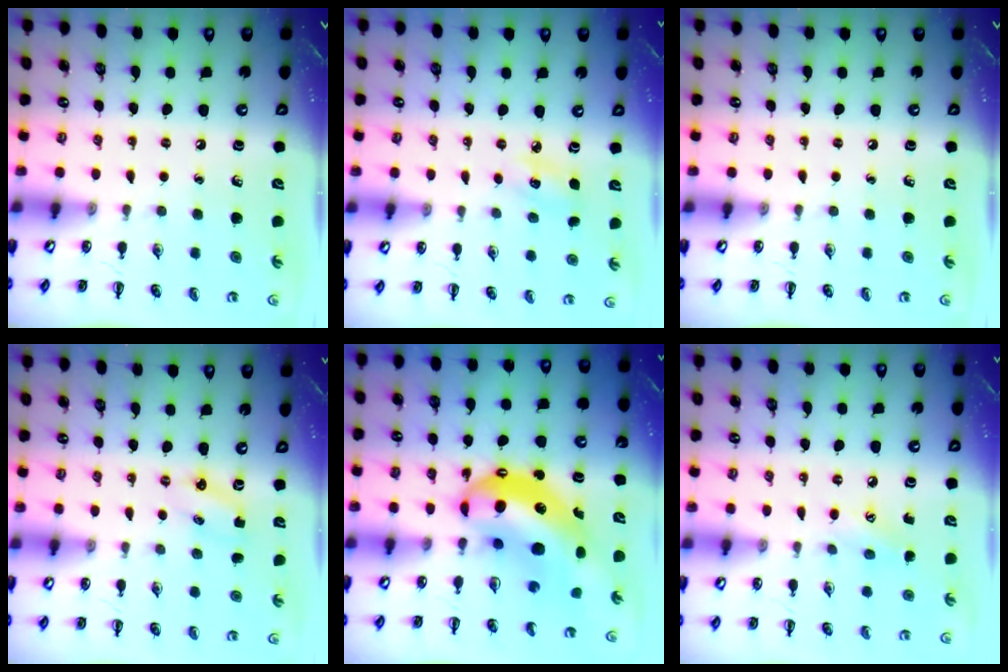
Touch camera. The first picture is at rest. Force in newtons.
{"total": 5.4, "press": 5.1, "slide": 1.6}
{"total": 0.0}
{"total": 2.9, "press": 2.8, "slide": 0.7}
{"total": 12.0, "press": 11.6, "slide": 3.1}
{"total": 5.5, "press": 5.4, "slide": 1.2}